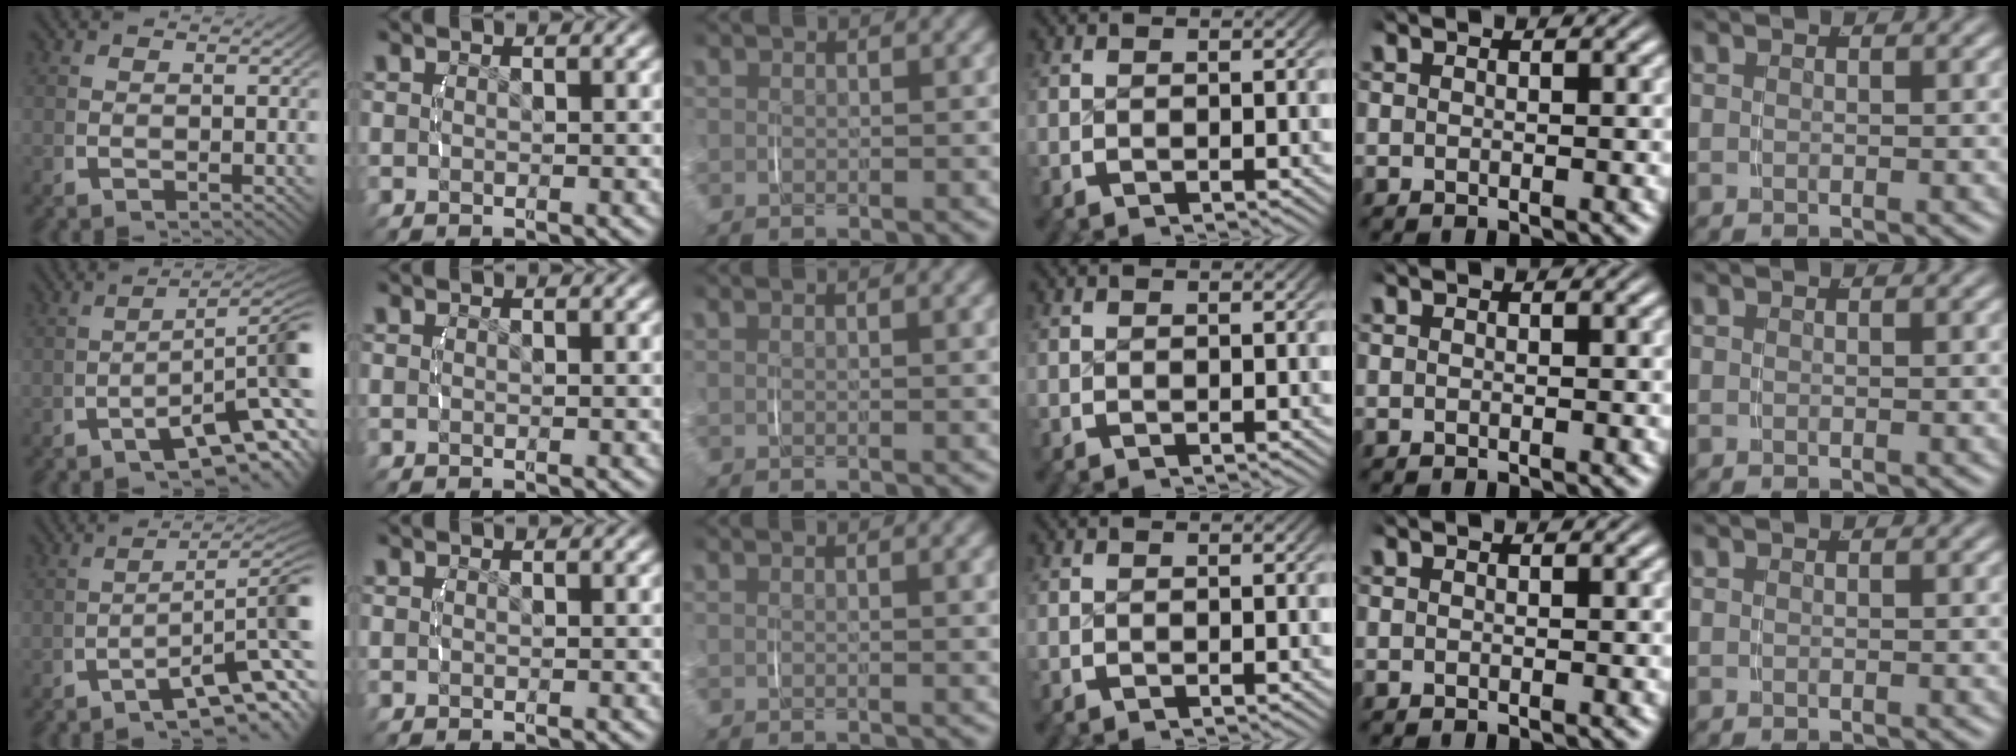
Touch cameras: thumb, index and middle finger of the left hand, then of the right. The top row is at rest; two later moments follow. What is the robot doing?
{"motion": "lift_and_place", "object": "phone"}